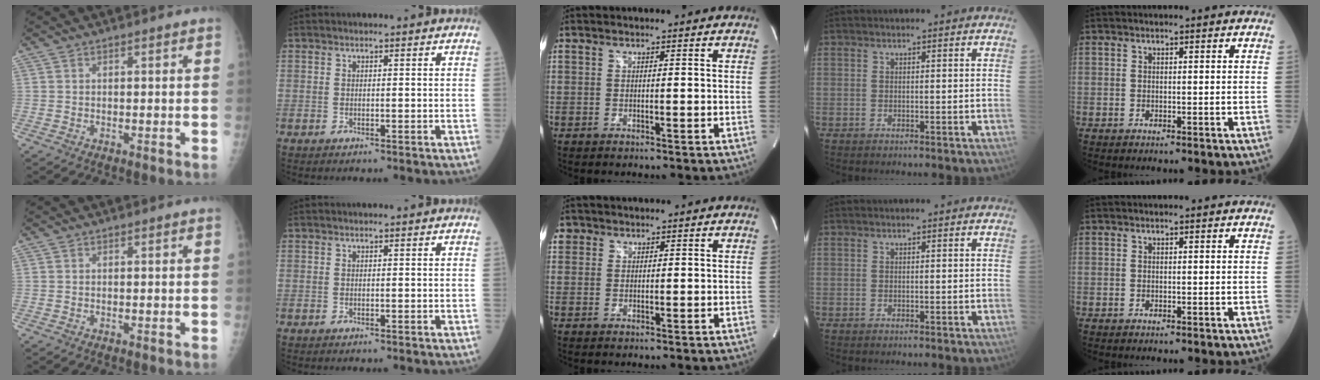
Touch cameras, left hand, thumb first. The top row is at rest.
{"middle": {"total": 2.0, "force": [0.9, 1.8, -0.1], "torque": [0.010, 0.007, 0.015]}}